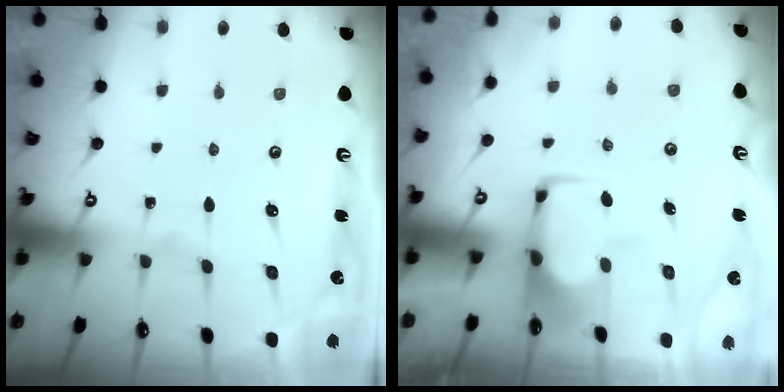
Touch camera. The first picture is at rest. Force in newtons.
{"total": 1.7, "press": 1.6, "slide": 0.4}